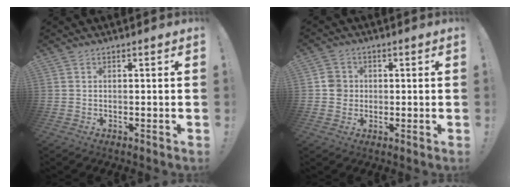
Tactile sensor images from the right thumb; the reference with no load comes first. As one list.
[{"total": 5.1, "force": [-0.2, 4.9, 1.6], "torque": [-0.022, 0.008, -0.005]}]